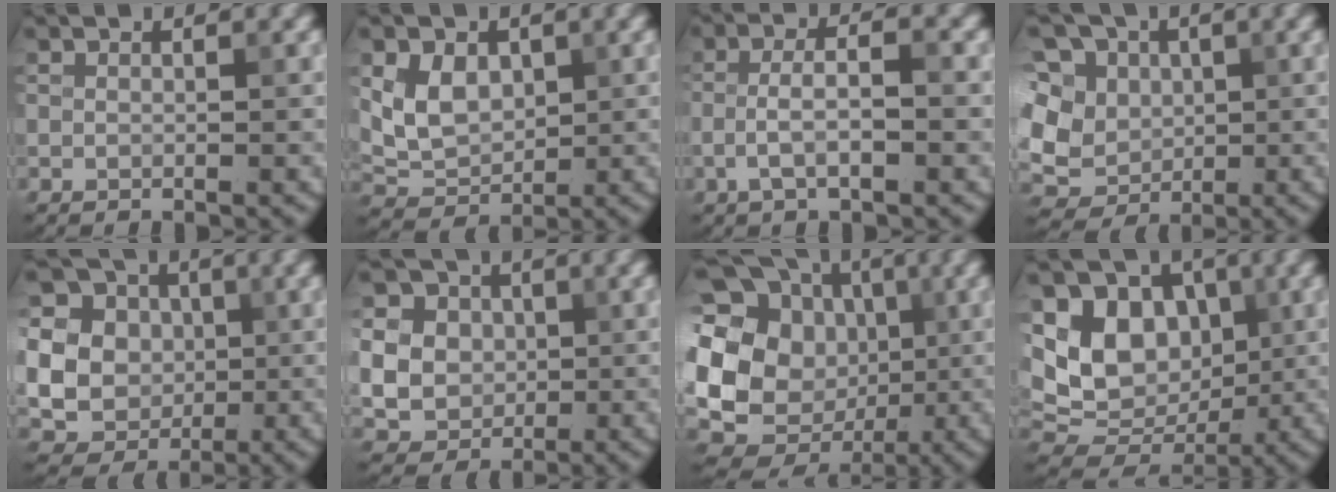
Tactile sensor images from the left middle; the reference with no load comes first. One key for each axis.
{"total": 4.0, "fx": 0.9, "fy": 3.1, "fz": 2.4, "tx": -0.049, "ty": -0.006, "tz": 0.016}
{"total": 3.3, "fx": -1.0, "fy": 0.9, "fz": 3.0, "tx": -0.061, "ty": 0.006, "tz": -0.023}
{"total": 11.4, "fx": 3.4, "fy": 9.1, "fz": 6.0, "tx": -0.106, "ty": 0.026, "tz": 0.026}
{"total": 17.8, "fx": 1.6, "fy": 16.5, "fz": 6.5, "tx": -0.174, "ty": -0.003, "tz": 0.012}
{"total": 9.7, "fx": 1.4, "fy": 8.7, "fz": 4.1, "tx": -0.109, "ty": 0.021, "tz": 0.017}
{"total": 17.7, "fx": 1.8, "fy": 15.9, "fz": 7.5, "tx": -0.169, "ty": 0.027, "tz": 0.006}
{"total": 9.4, "fx": 1.4, "fy": 7.4, "fz": 5.5, "tx": -0.092, "ty": -0.003, "tz": 0.017}